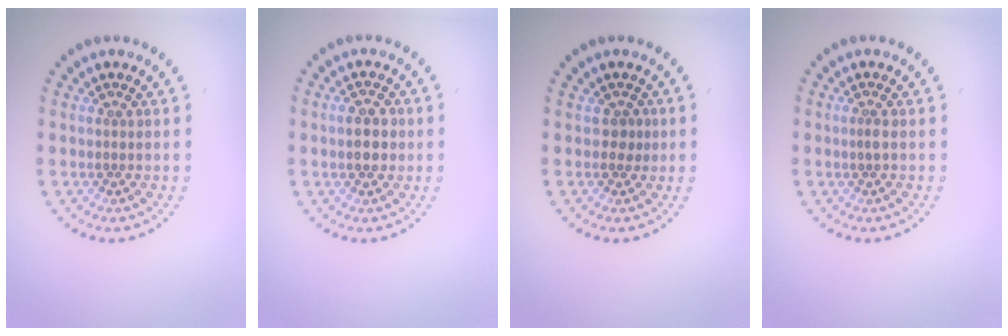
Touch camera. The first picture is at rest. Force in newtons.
{"total": 2.5, "press": 2.5, "slide": 0.1}
{"total": 1.1, "press": 0.9, "slide": 0.6}
{"total": 0.9, "press": 0.6, "slide": 0.7}